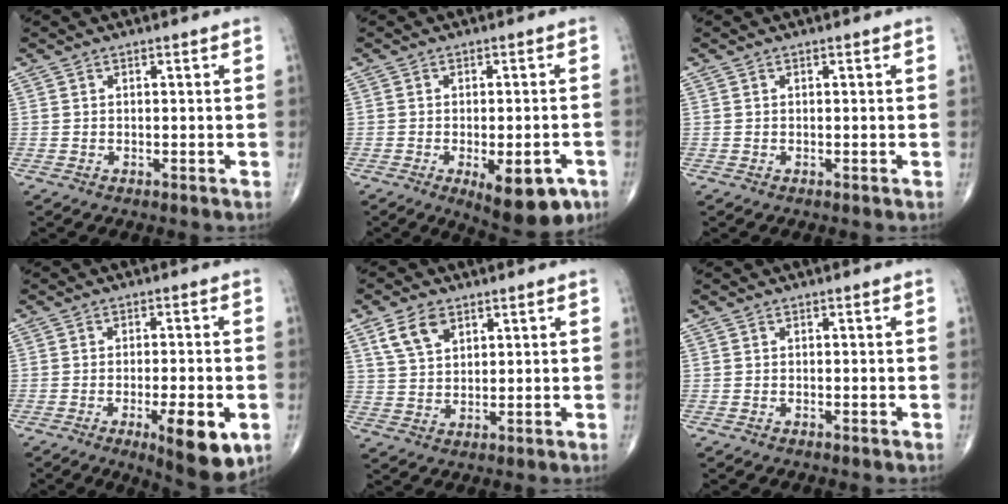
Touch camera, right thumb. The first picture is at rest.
{"total": 11.6, "force": [-5.1, 4.7, 9.2], "torque": [-0.107, 0.007, -0.060]}
{"total": 0.0}
{"total": 11.6, "force": [-4.4, 3.2, 10.2], "torque": [-0.139, -0.006, -0.056]}
{"total": 6.4, "force": [3.4, 3.8, 3.9], "torque": [-0.062, -0.012, 0.069]}
{"total": 0.0}